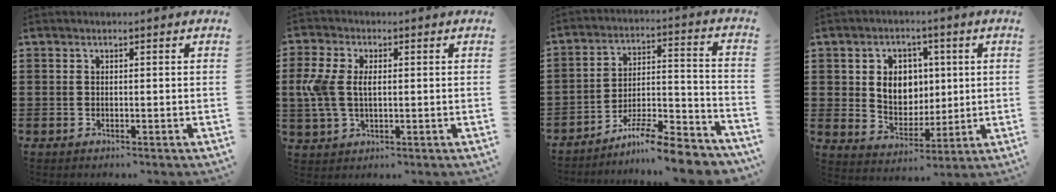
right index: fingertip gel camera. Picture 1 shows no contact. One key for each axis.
{"total": 6.0, "fx": 0.3, "fy": 3.5, "fz": 4.9, "tx": -0.134, "ty": -0.002, "tz": -0.005}
{"total": 9.3, "fx": -8.4, "fy": 0.5, "fz": 4.1, "tx": -0.058, "ty": 0.017, "tz": -0.160}
{"total": 6.8, "fx": 1.3, "fy": 5.8, "fz": 3.3, "tx": -0.073, "ty": 0.013, "tz": 0.020}